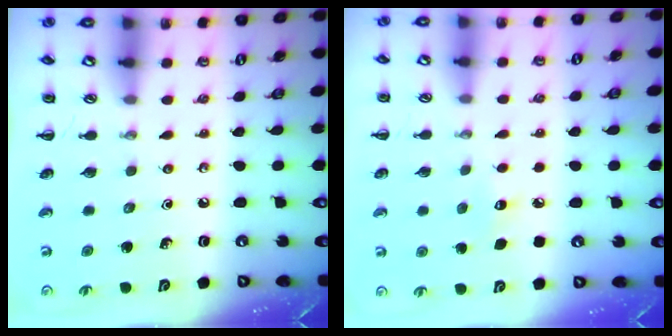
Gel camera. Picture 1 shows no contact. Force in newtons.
{"total": 5.4, "press": 5.2, "slide": 1.3}